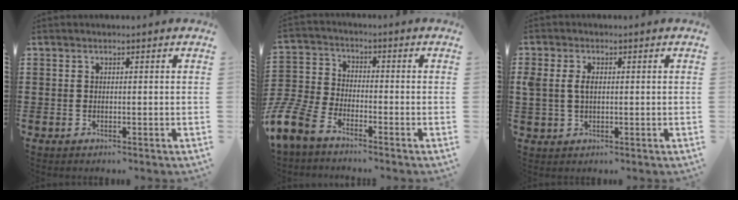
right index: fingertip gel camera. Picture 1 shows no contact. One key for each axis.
{"total": 7.3, "fx": -6.3, "fy": 2.2, "fz": 3.1, "tx": -0.102, "ty": 0.000, "tz": -0.132}
{"total": 2.9, "fx": 0.4, "fy": 1.8, "fz": 2.3, "tx": -0.063, "ty": 0.004, "tz": 0.000}